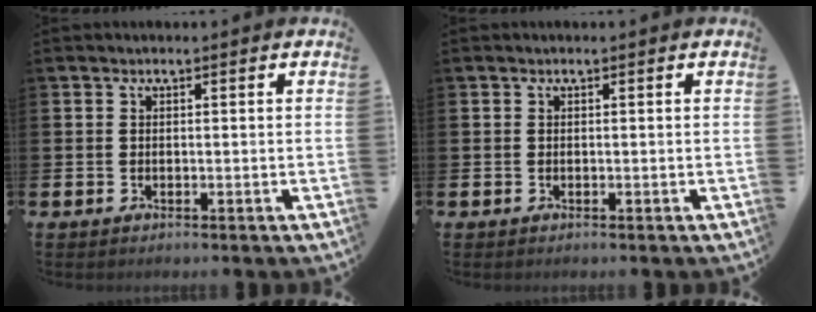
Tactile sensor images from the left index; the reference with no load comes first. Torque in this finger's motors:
{"motor_torque": [0.00, 0.00, 0.00, 0.00]}